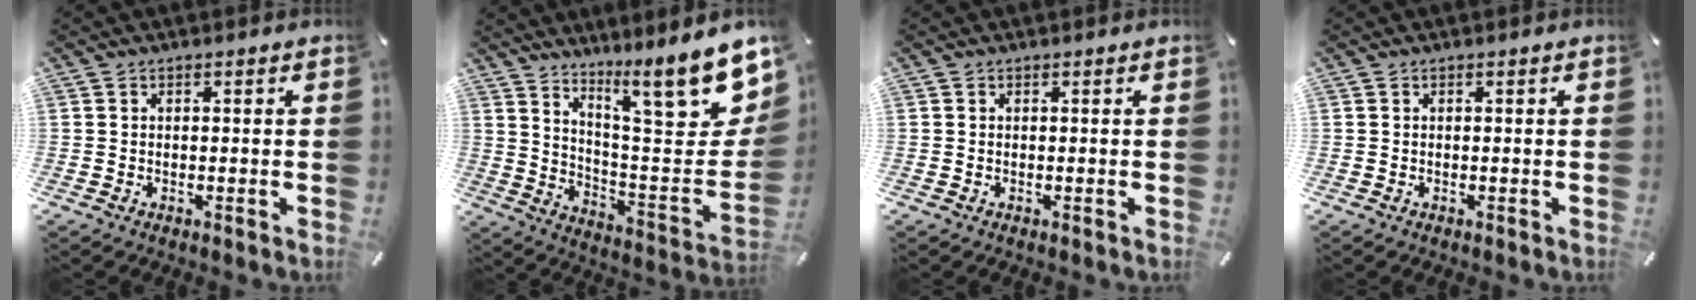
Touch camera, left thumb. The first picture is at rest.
{"total": 20.1, "force": [13.7, 5.0, 13.8], "torque": [-0.184, -0.117, 0.217]}
{"total": 0.0}
{"total": 0.0}